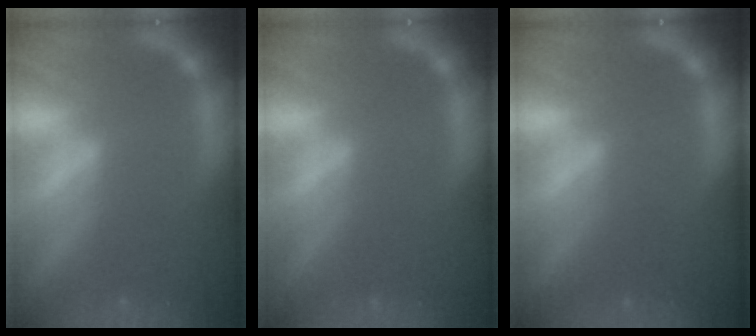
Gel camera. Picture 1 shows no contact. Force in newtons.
{"total": 0.0}
{"total": 1.0}